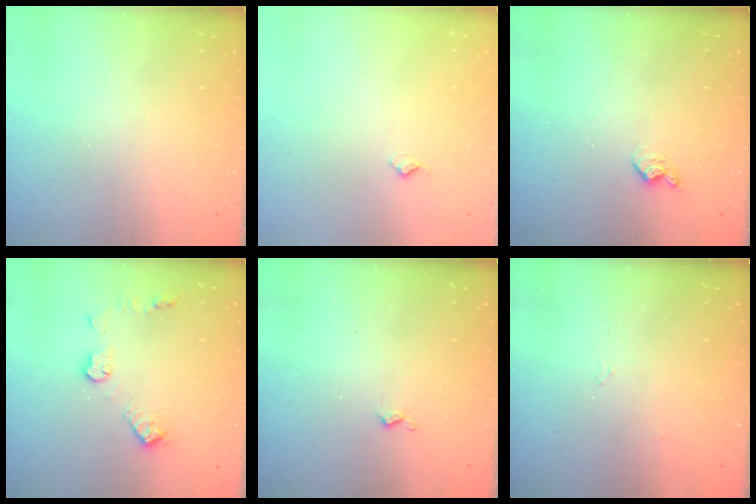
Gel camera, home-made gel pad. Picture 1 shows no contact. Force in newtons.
{"total": 3.2, "press": 3.2, "slide": 0.4}
{"total": 4.9, "press": 4.9, "slide": 0.6}
{"total": 9.0, "press": 9.0, "slide": 0.4}
{"total": 3.0, "press": 2.9, "slide": 0.4}
{"total": 2.9, "press": 2.8, "slide": 0.4}